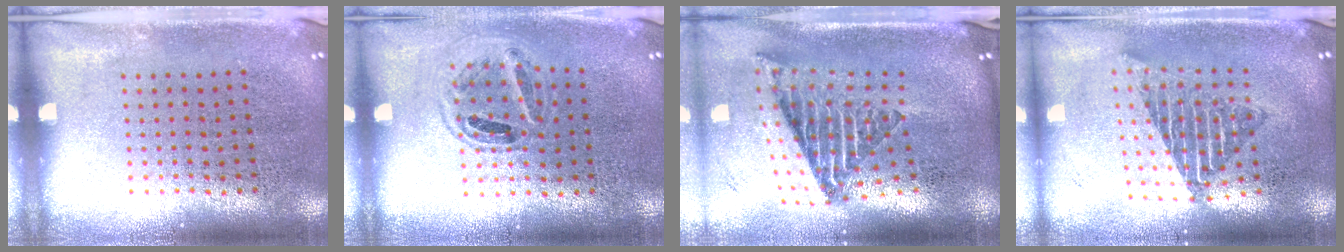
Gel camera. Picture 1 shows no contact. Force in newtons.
{"total": 0.9, "press": 0.8, "slide": 0.3}
{"total": 2.9, "press": 1.8, "slide": 2.3}
{"total": 1.7, "press": 1.3, "slide": 1.0}